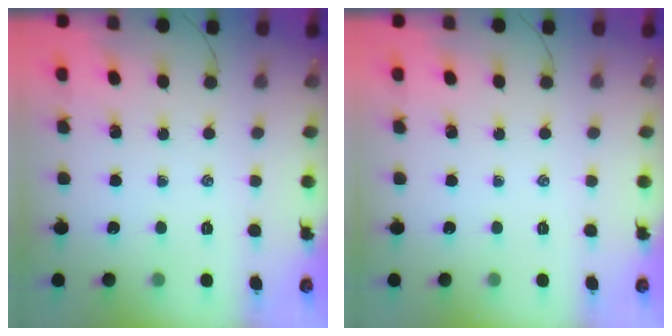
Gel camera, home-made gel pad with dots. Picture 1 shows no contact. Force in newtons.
{"total": 0.0}